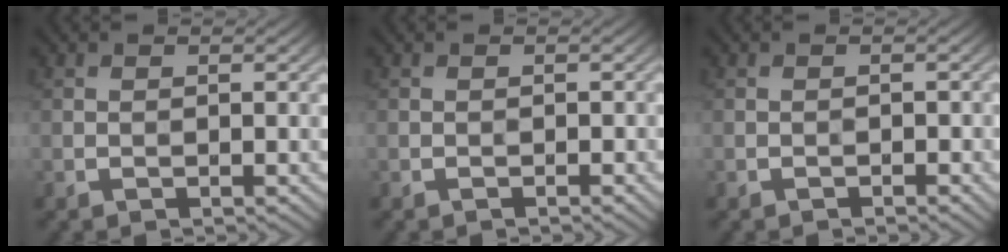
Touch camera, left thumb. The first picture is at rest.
{"total": 0.6, "force": [-0.5, 0.1, 0.4], "torque": [-0.004, 0.002, -0.007]}
{"total": 0.8, "force": [-0.6, 0.3, 0.4], "torque": [-0.003, 0.001, -0.009]}